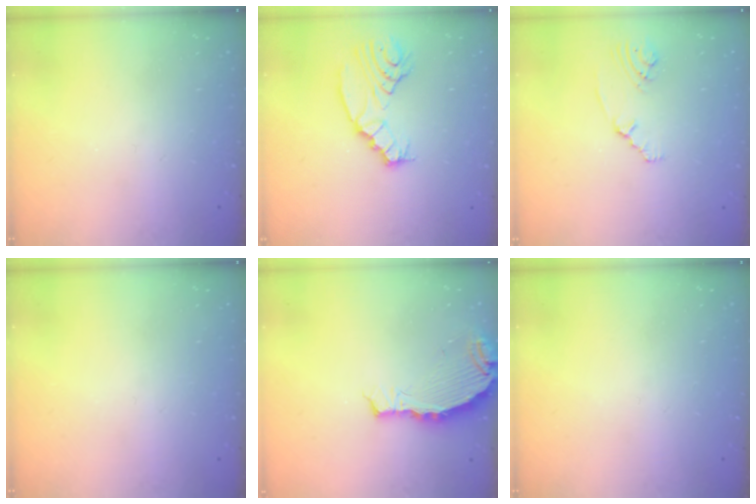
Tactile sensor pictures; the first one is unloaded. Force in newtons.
{"total": 8.5, "press": 8.4, "slide": 0.6}
{"total": 1.8, "press": 1.7, "slide": 0.7}
{"total": 0.0}
{"total": 4.7, "press": 4.6, "slide": 0.2}
{"total": 0.0}